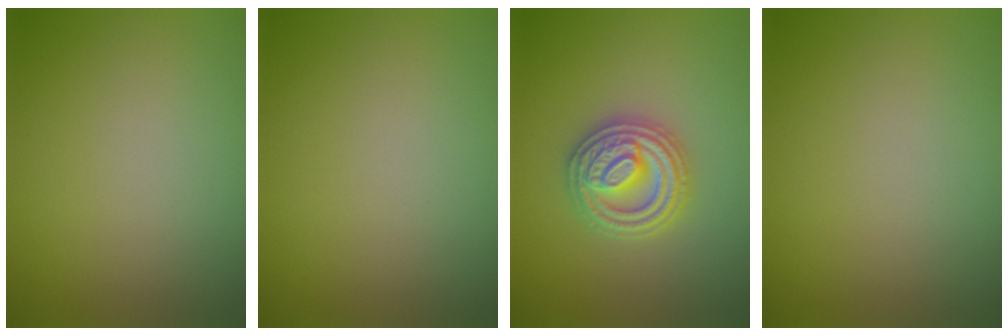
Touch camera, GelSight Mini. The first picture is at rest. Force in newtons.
{"total": 0.0}
{"total": 4.9, "press": 4.9, "slide": 0.7}
{"total": 0.0}